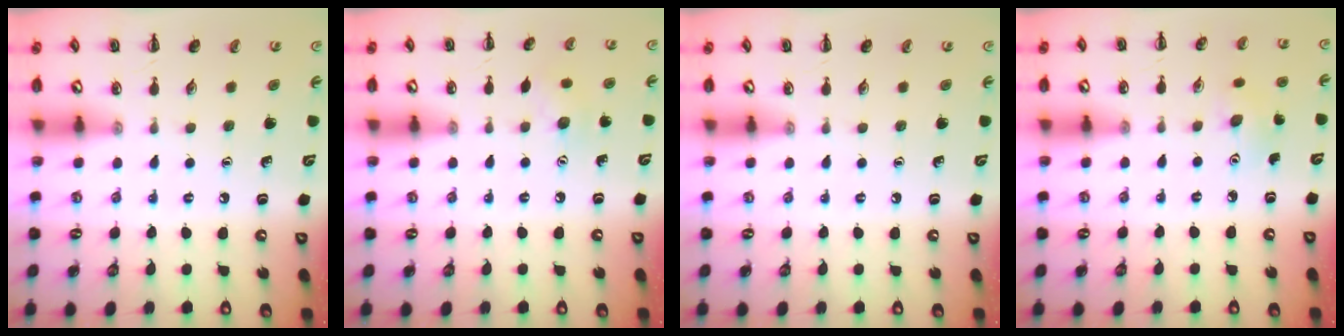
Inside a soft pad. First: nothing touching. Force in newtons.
{"total": 5.8, "press": 5.7, "slide": 0.7}
{"total": 0.0}
{"total": 4.7, "press": 4.5, "slide": 1.1}